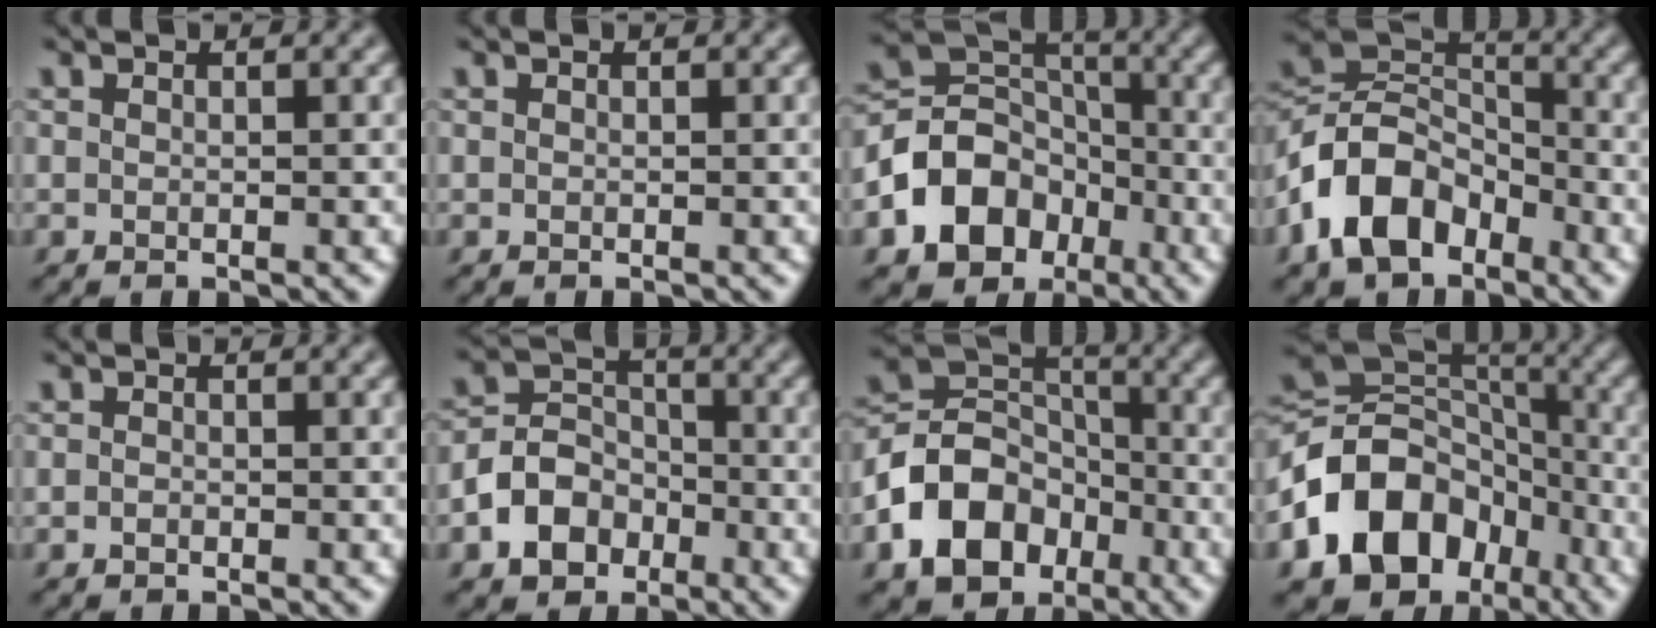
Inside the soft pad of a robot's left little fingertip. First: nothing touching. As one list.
[{"total": 0.0}, {"total": 8.5, "force": [-3.5, 6.5, 4.1], "torque": [-0.067, 0.000, -0.073]}, {"total": 9.0, "force": [-4.7, 5.8, 5.1], "torque": [-0.099, 0.013, -0.106]}, {"total": 0.5, "force": [-0.3, 0.4, 0.1], "torque": [-0.003, -0.003, -0.008]}, {"total": 5.4, "force": [-2.4, 4.2, 2.4], "torque": [-0.037, 0.003, -0.056]}, {"total": 8.8, "force": [-3.8, 6.4, 4.6], "torque": [-0.081, 0.001, -0.079]}, {"total": 12.8, "force": [-5.1, 9.7, 6.5], "torque": [-0.134, 0.000, -0.100]}]